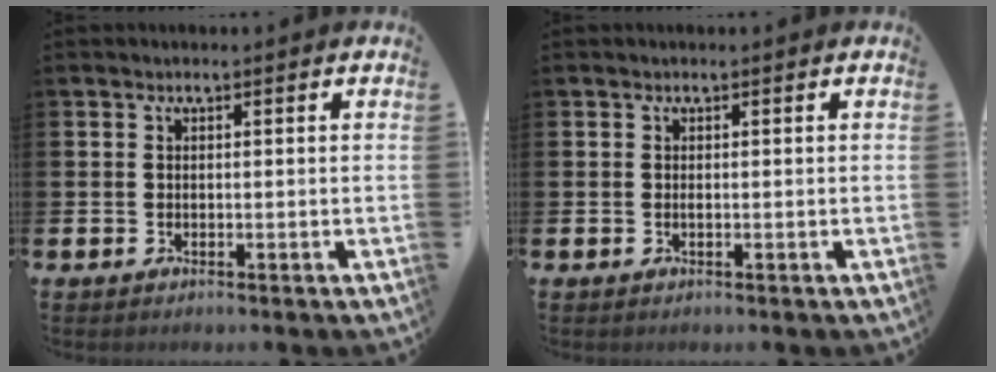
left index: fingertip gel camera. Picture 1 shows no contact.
{"total": 0.0}